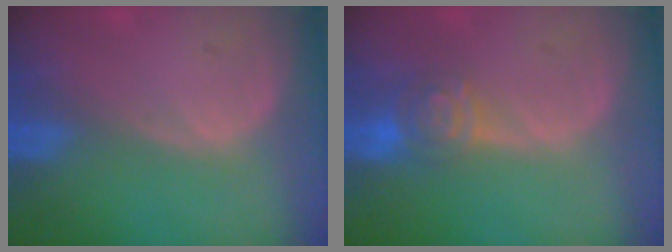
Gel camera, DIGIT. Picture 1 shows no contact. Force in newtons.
{"total": 4.6, "press": 4.2, "slide": 1.9}